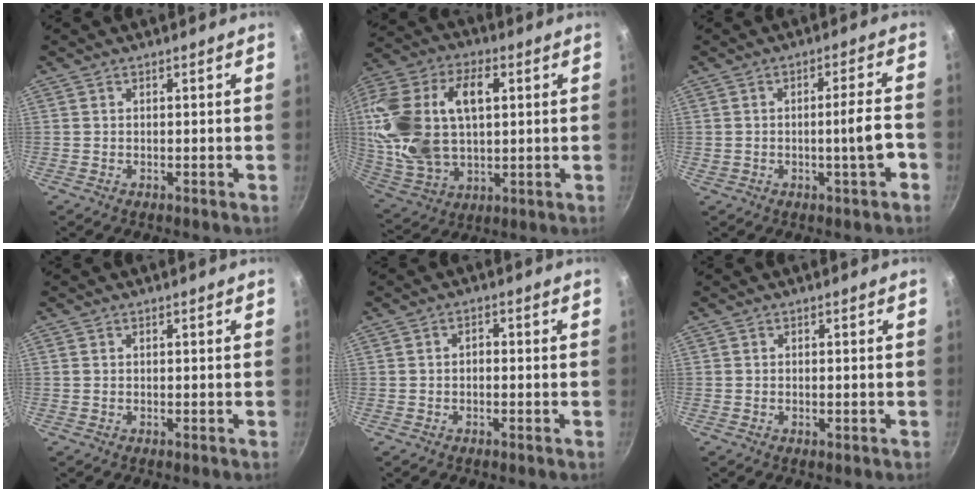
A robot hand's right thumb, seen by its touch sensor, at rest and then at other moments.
{"total": 24.2, "force": [4.5, 15.0, 18.4], "torque": [-0.374, 0.012, 0.087]}
{"total": 5.7, "force": [-2.0, 0.6, 5.4], "torque": [-0.071, 0.019, -0.024]}
{"total": 0.0}
{"total": 1.2, "force": [-0.3, 0.8, 0.7], "torque": [-0.011, 0.009, -0.008]}
{"total": 0.8, "force": [-0.2, 0.3, 0.7], "torque": [-0.010, 0.001, -0.004]}